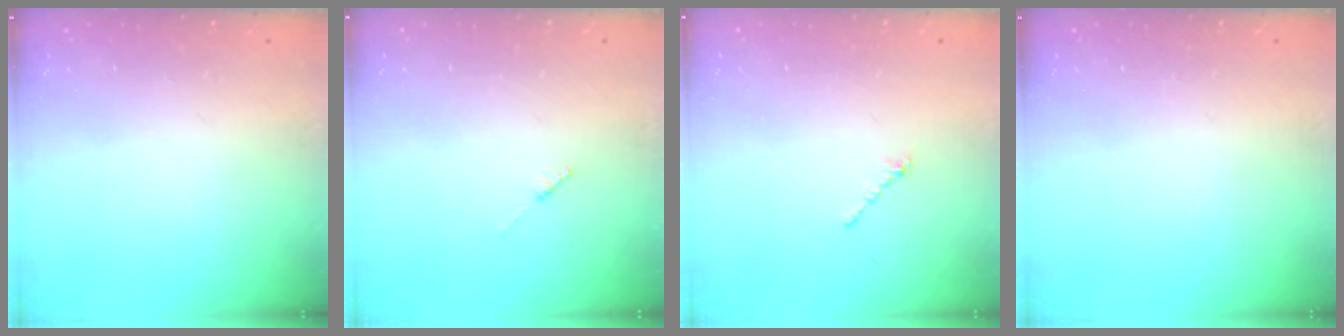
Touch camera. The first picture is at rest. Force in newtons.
{"total": 1.8, "press": 1.7, "slide": 0.3}
{"total": 1.2, "press": 1.1, "slide": 0.5}
{"total": 0.0}